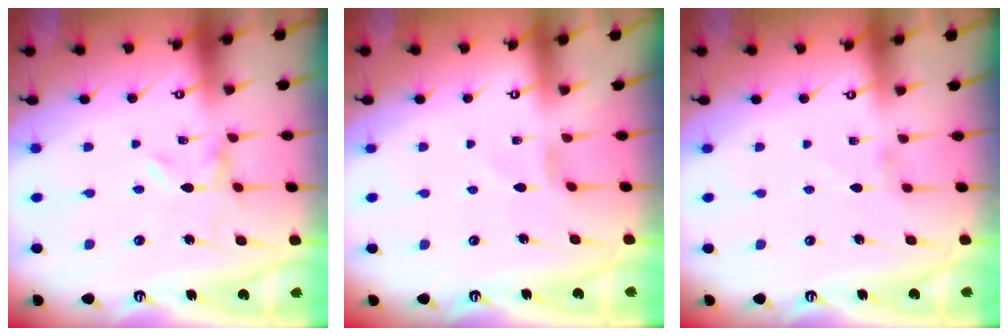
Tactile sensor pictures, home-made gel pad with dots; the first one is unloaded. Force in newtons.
{"total": 2.5, "press": 2.5, "slide": 0.5}
{"total": 0.0}